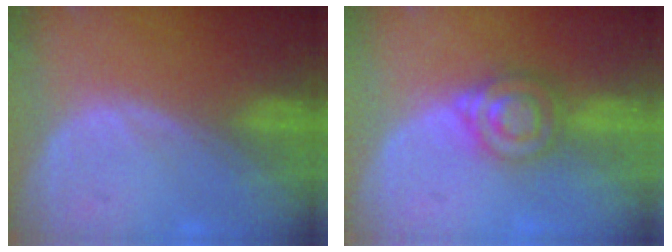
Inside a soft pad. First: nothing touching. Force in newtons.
{"total": 6.6, "press": 5.7, "slide": 3.4}